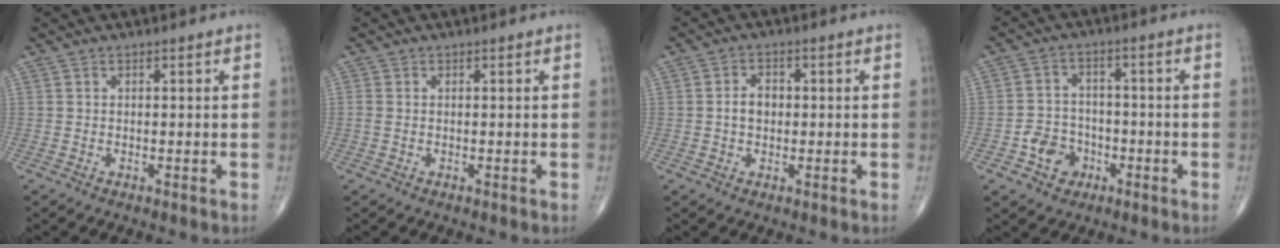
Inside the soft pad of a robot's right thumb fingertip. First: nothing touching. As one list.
[{"total": 1.0, "force": [-0.1, 0.7, 0.7], "torque": [-0.022, -0.002, -0.002]}, {"total": 3.7, "force": [-0.1, 2.7, 2.5], "torque": [-0.039, 0.010, -0.004]}, {"total": 6.8, "force": [-2.8, 5.6, 2.6], "torque": [-0.017, 0.023, -0.047]}]